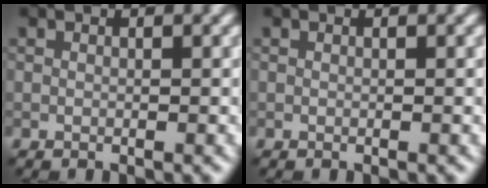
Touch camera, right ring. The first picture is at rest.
{"total": 0.0}